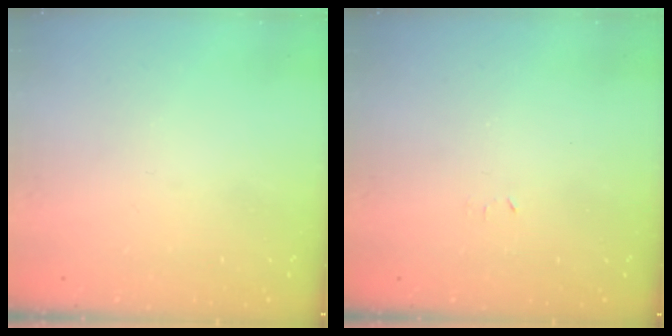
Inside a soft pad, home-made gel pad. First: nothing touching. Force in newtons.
{"total": 2.4, "press": 2.4, "slide": 0.4}